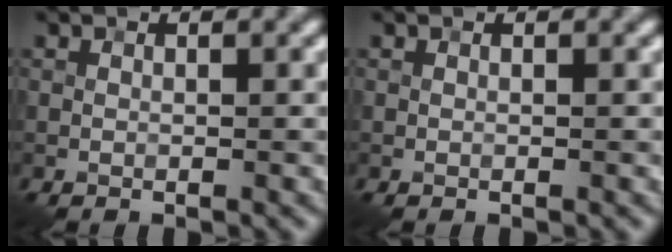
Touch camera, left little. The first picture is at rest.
{"total": 0.0}